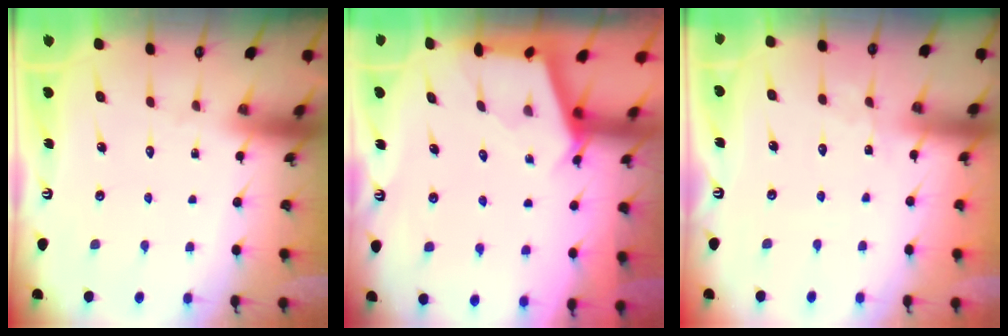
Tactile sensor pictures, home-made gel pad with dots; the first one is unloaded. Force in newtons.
{"total": 2.6, "press": 2.6, "slide": 0.4}
{"total": 2.2, "press": 2.2, "slide": 0.3}